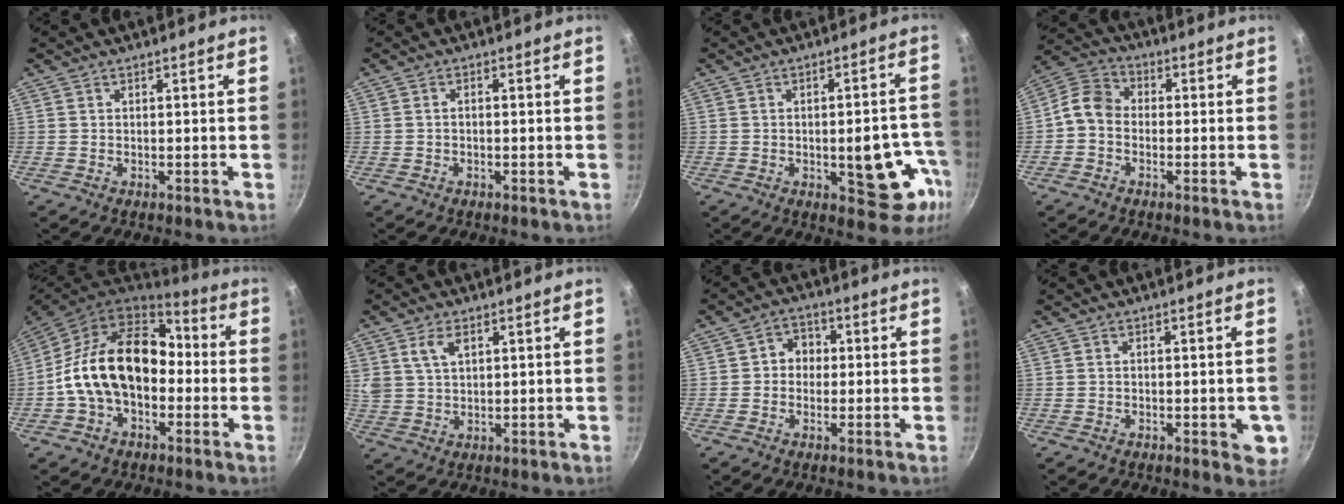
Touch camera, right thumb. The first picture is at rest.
{"total": 1.0, "force": [-0.4, 0.5, 0.7], "torque": [-0.016, 0.010, -0.005]}
{"total": 13.2, "force": [-3.7, 6.1, 11.1], "torque": [-0.080, 0.025, -0.042]}
{"total": 6.3, "force": [-1.5, 5.0, 3.5], "torque": [-0.060, 0.031, -0.051]}
{"total": 18.2, "force": [-1.3, 12.5, 13.1], "torque": [-0.191, 0.048, -0.036]}
{"total": 5.4, "force": [2.5, 3.3, 3.5], "torque": [-0.058, -0.004, 0.050]}
{"total": 4.7, "force": [0.0, 4.2, 2.1], "torque": [-0.002, 0.010, -0.009]}
{"total": 4.6, "force": [-1.2, 2.0, 4.0], "torque": [-0.034, -0.002, -0.016]}